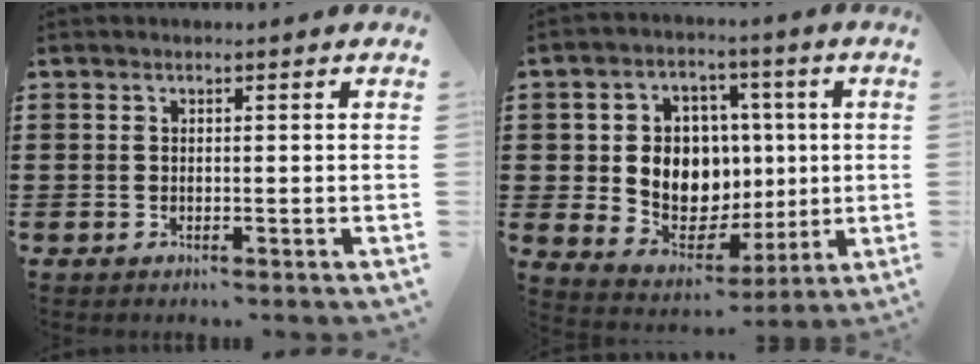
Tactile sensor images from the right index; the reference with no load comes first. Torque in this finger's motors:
{"motor_torque": [1.58, -0.56, 1.05, 0.21]}